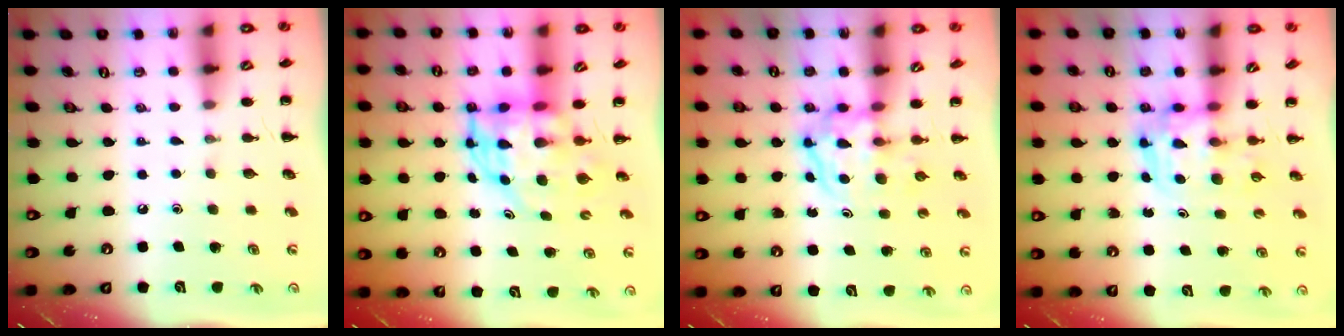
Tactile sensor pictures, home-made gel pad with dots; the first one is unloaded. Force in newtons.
{"total": 5.6, "press": 5.4, "slide": 1.5}
{"total": 3.7, "press": 3.7, "slide": 0.4}
{"total": 3.4, "press": 3.4, "slide": 0.6}